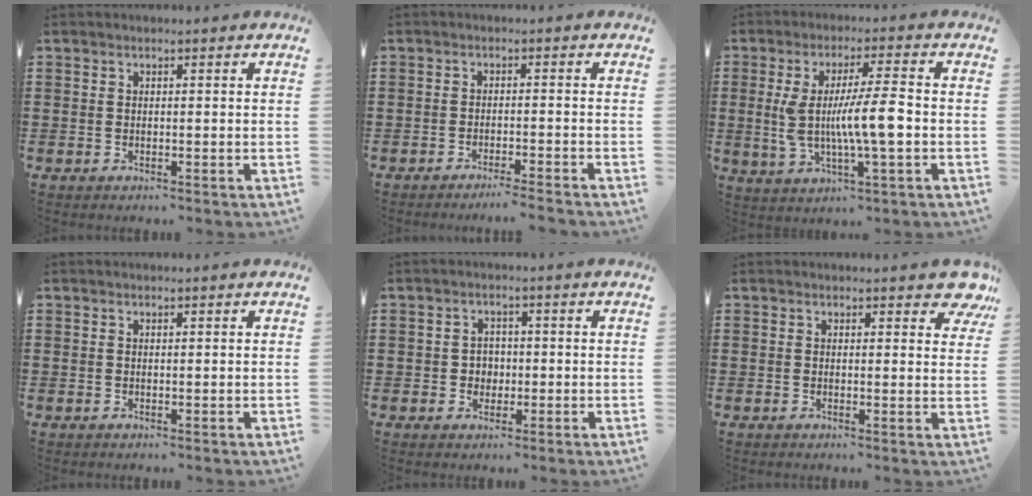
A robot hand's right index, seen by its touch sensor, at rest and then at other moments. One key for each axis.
{"total": 2.3, "fx": -2.1, "fy": -0.4, "fz": 0.7, "tx": -0.012, "ty": -0.001, "tz": -0.043}
{"total": 9.6, "fx": -0.8, "fy": 1.4, "fz": 9.5, "tx": -0.185, "ty": -0.007, "tz": -0.022}
{"total": 0.0}
{"total": 2.3, "fx": -0.3, "fy": 2.2, "fz": 0.7, "tx": -0.021, "ty": 0.006, "tz": -0.009}
{"total": 2.7, "fx": 2.2, "fy": 1.0, "fz": 1.2, "tx": -0.007, "ty": -0.002, "tz": 0.036}